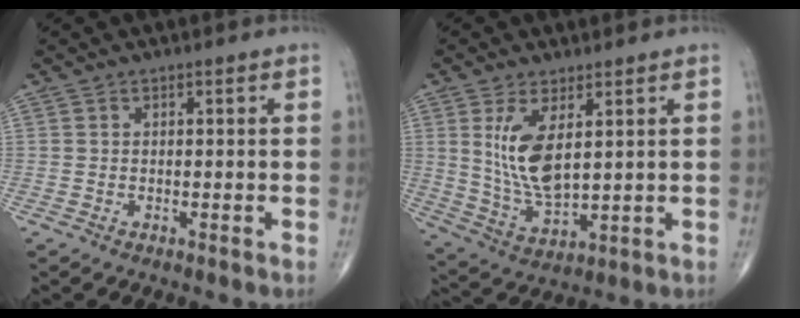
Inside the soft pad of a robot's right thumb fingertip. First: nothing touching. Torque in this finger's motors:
{"motor_torque": [-0.71, 0.85, 1.03, 0.56, 0.09]}